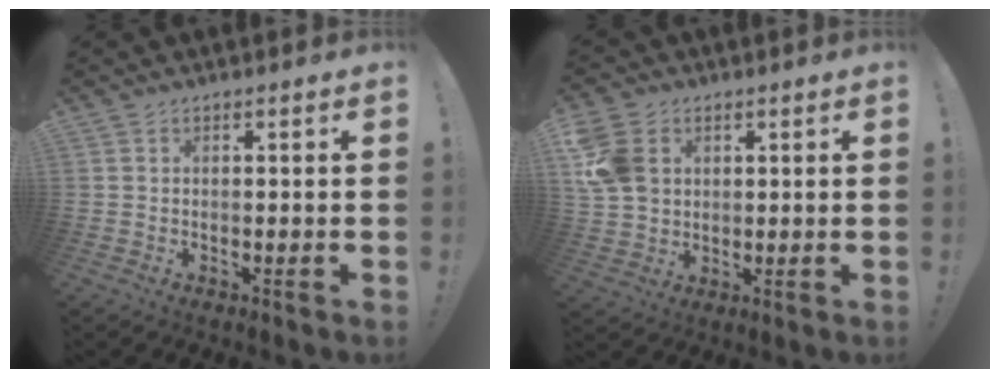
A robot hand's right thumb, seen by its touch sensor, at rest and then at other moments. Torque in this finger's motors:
{"motor_torque": [0.27, 0.25, 0.75, 0.01, 0.24]}